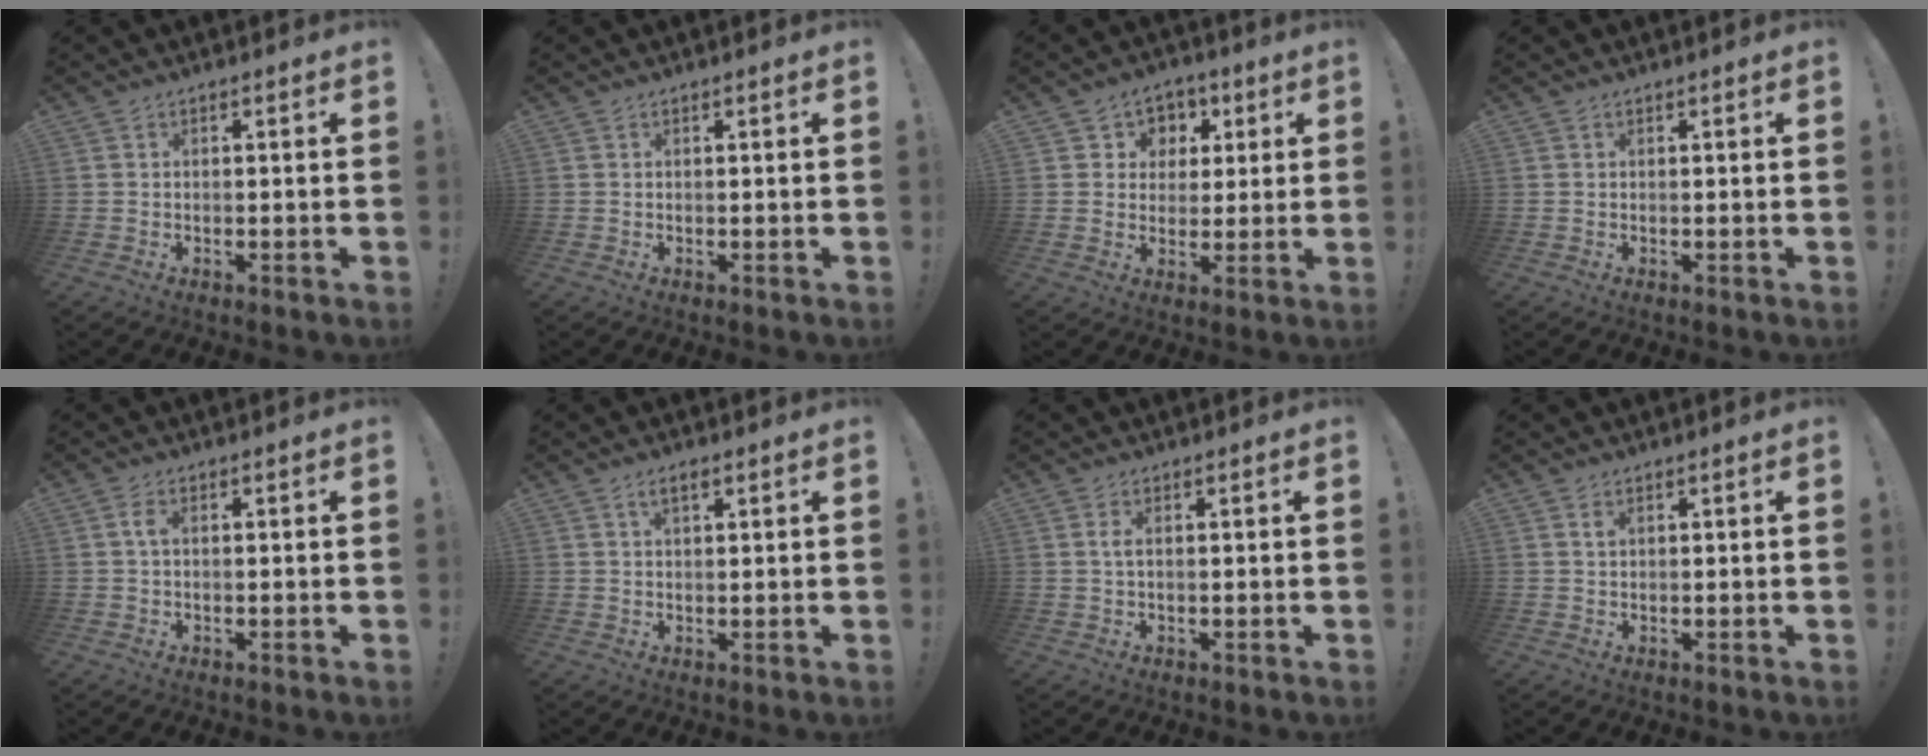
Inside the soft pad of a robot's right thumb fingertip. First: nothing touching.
{"total": 0.0}
{"total": 6.3, "force": [1.0, 6.1, 1.0], "torque": [-0.012, -0.007, 0.024]}
{"total": 0.0}
{"total": 2.3, "force": [0.2, 1.1, 2.0], "torque": [-0.040, 0.009, 0.003]}
{"total": 2.8, "force": [1.4, 1.2, 2.1], "torque": [-0.036, 0.000, 0.022]}
{"total": 1.8, "force": [0.3, 0.5, 1.7], "torque": [-0.035, 0.003, 0.005]}
{"total": 1.1, "force": [0.7, 0.6, 0.7], "torque": [-0.007, -0.001, 0.012]}